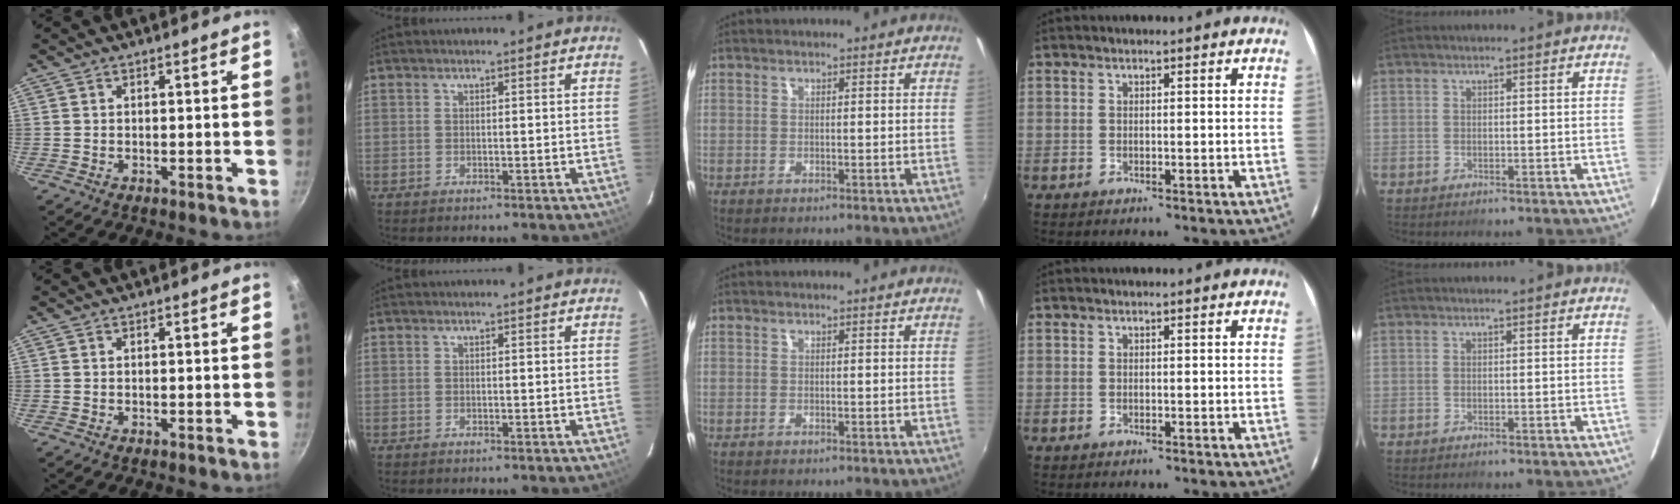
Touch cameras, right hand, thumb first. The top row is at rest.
{}